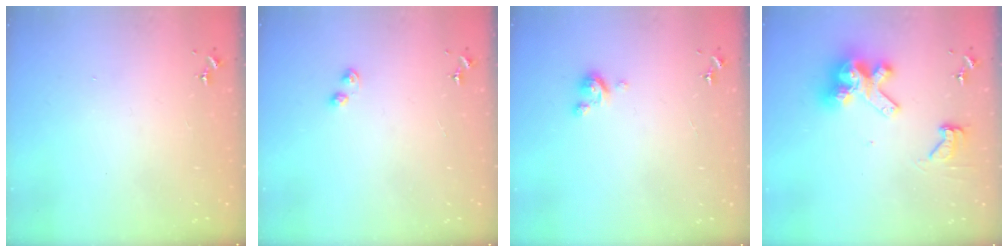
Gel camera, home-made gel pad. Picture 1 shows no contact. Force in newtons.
{"total": 3.0, "press": 2.9, "slide": 0.6}
{"total": 3.0, "press": 3.0, "slide": 0.3}
{"total": 14.4, "press": 14.3, "slide": 1.6}